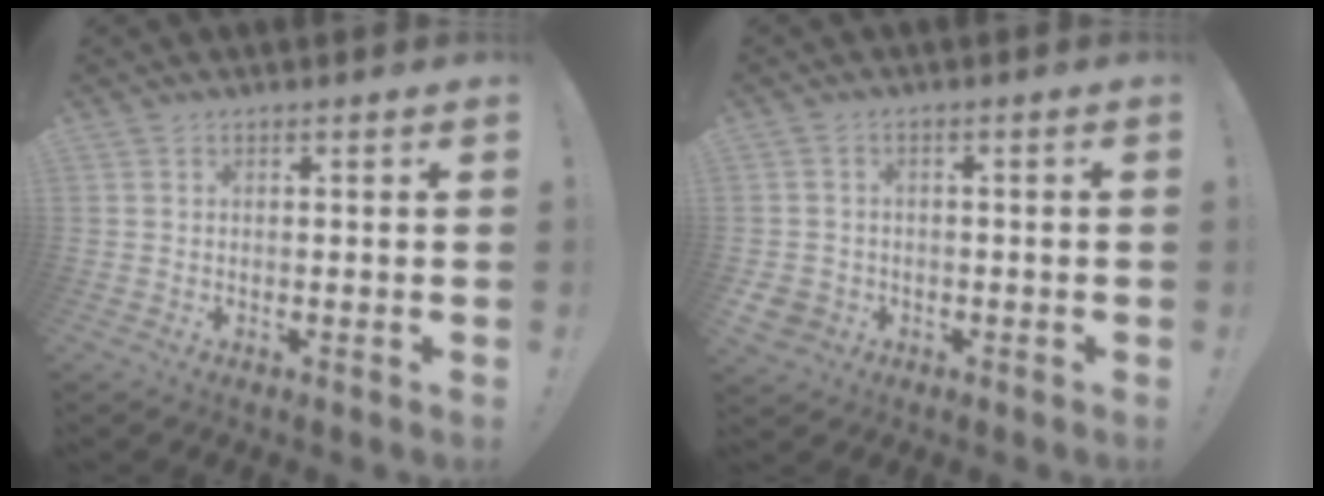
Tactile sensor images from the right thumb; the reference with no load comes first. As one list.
[{"total": 4.0, "force": [-1.5, 3.5, 1.4], "torque": [-0.027, 0.003, -0.028]}]